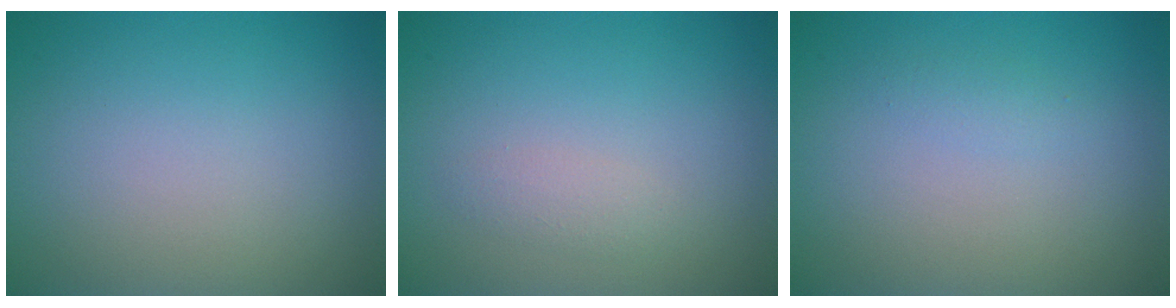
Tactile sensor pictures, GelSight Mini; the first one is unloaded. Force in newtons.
{"total": 1.1, "press": 1.1, "slide": 0.1}
{"total": 0.7, "press": 0.7, "slide": 0.0}